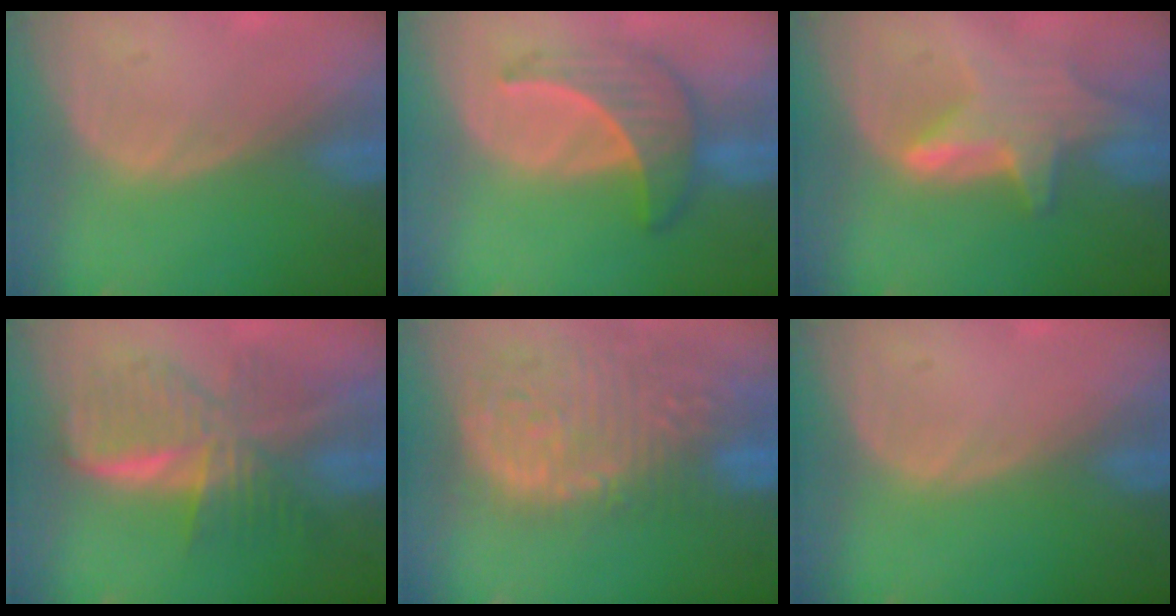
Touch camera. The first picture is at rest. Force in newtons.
{"total": 6.5, "press": 6.4, "slide": 1.2}
{"total": 6.9, "press": 6.5, "slide": 2.4}
{"total": 9.4, "press": 9.4, "slide": 0.5}
{"total": 15.1, "press": 12.5, "slide": 8.5}
{"total": 0.0}